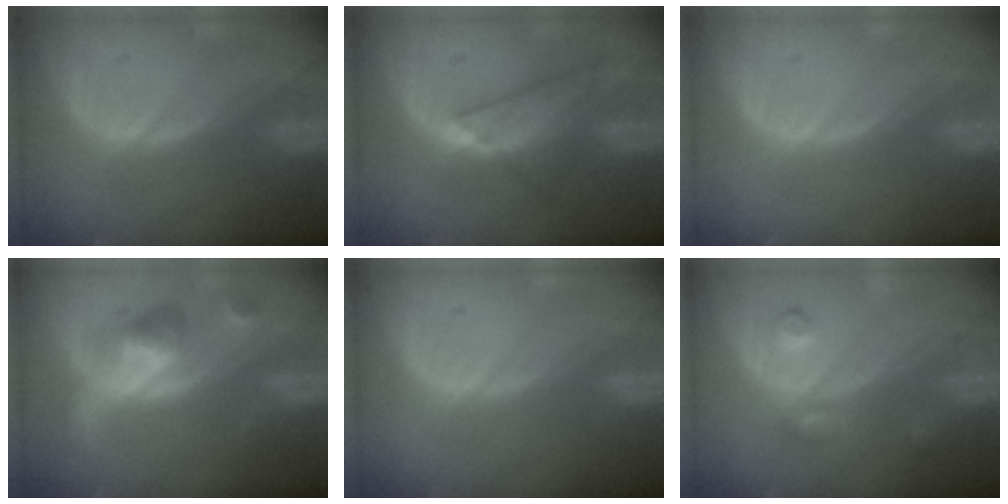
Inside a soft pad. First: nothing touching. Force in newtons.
{"total": 6.8, "press": 6.5, "slide": 2.2}
{"total": 0.0}
{"total": 6.1, "press": 5.6, "slide": 2.4}
{"total": 0.0}
{"total": 3.6, "press": 3.6, "slide": 0.2}